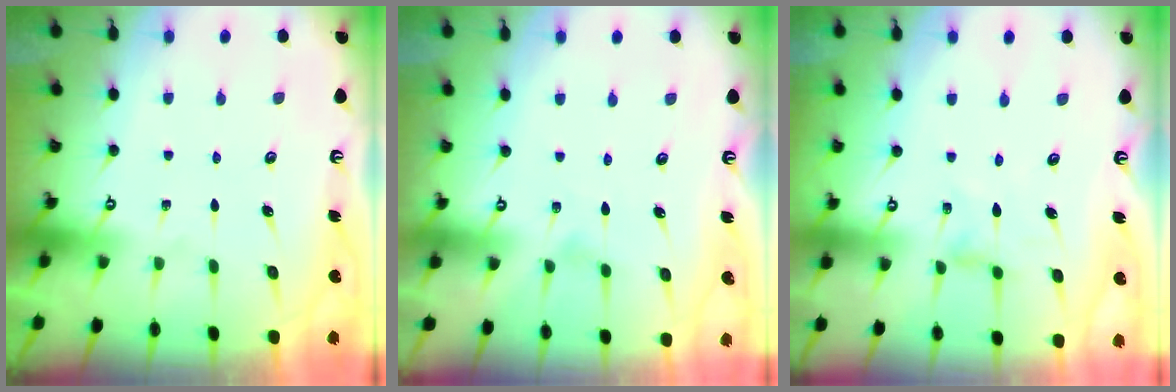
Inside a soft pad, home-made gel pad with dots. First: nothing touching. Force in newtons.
{"total": 0.0}
{"total": 2.0, "press": 1.9, "slide": 0.4}